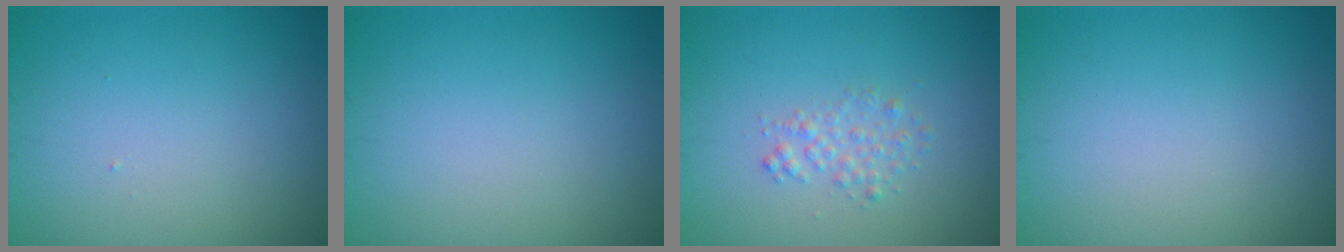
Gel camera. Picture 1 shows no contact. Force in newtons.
{"total": 0.0}
{"total": 1.5, "press": 1.5, "slide": 0.0}
{"total": 0.0}